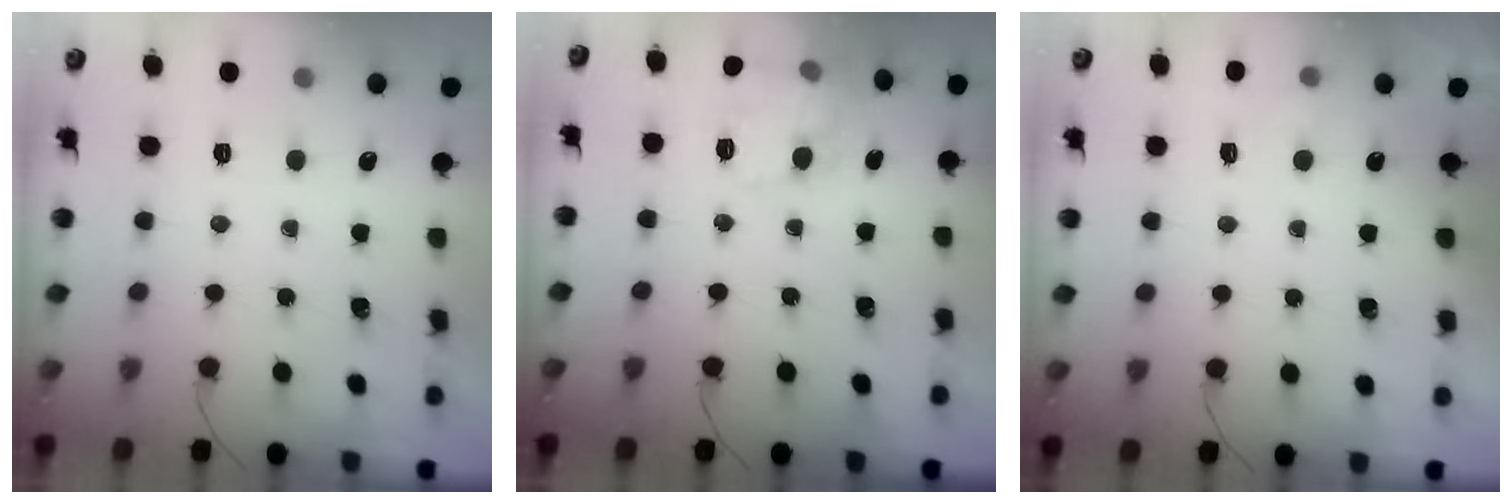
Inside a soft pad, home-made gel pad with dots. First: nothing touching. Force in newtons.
{"total": 12.7, "press": 12.7, "slide": 0.5}
{"total": 1.4, "press": 1.0, "slide": 1.0}